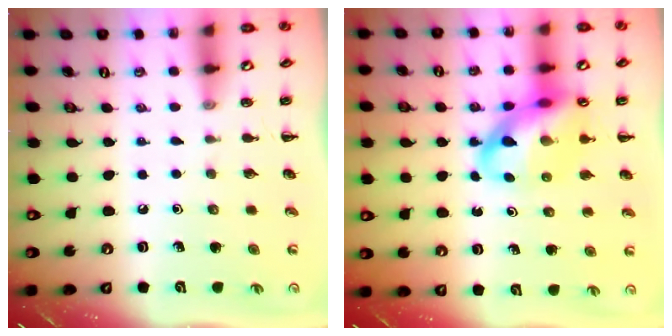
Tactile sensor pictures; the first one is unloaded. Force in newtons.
{"total": 16.1, "press": 15.5, "slide": 4.4}